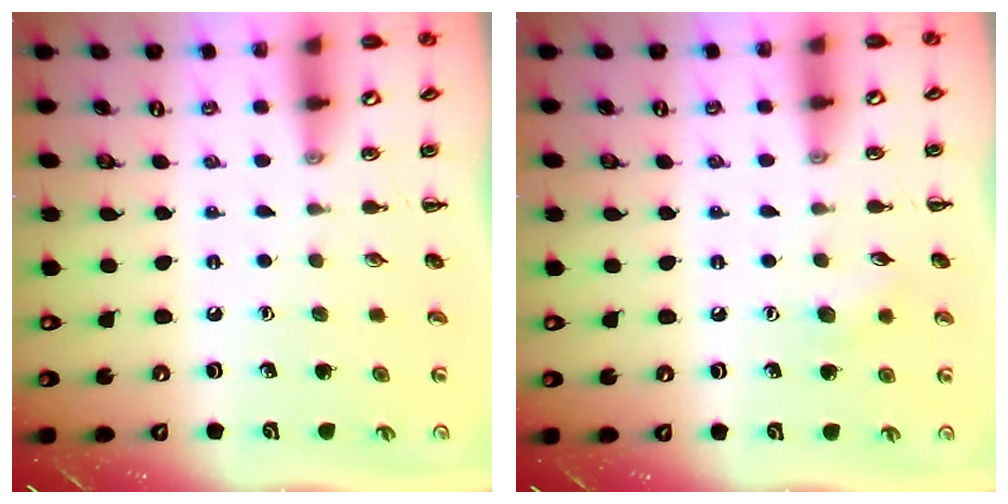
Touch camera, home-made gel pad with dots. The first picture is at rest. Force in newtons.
{"total": 6.1, "press": 6.0, "slide": 1.2}